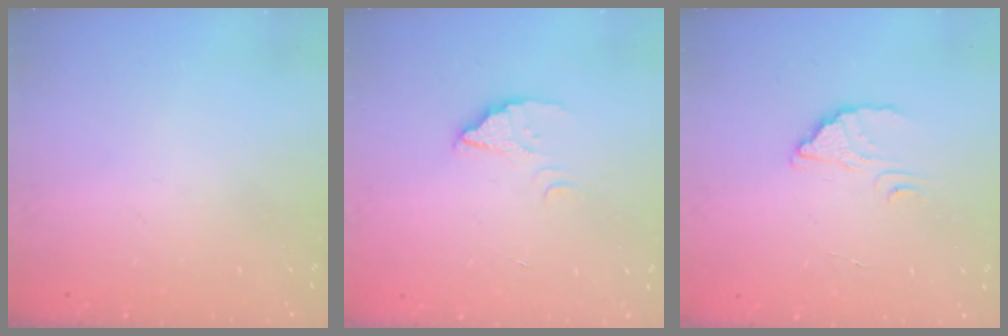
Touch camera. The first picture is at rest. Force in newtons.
{"total": 2.1, "press": 2.1, "slide": 0.1}
{"total": 2.4, "press": 2.4, "slide": 0.1}